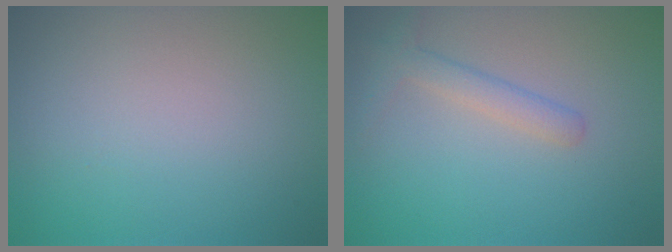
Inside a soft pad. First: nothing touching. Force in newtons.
{"total": 2.0, "press": 2.0, "slide": 0.0}